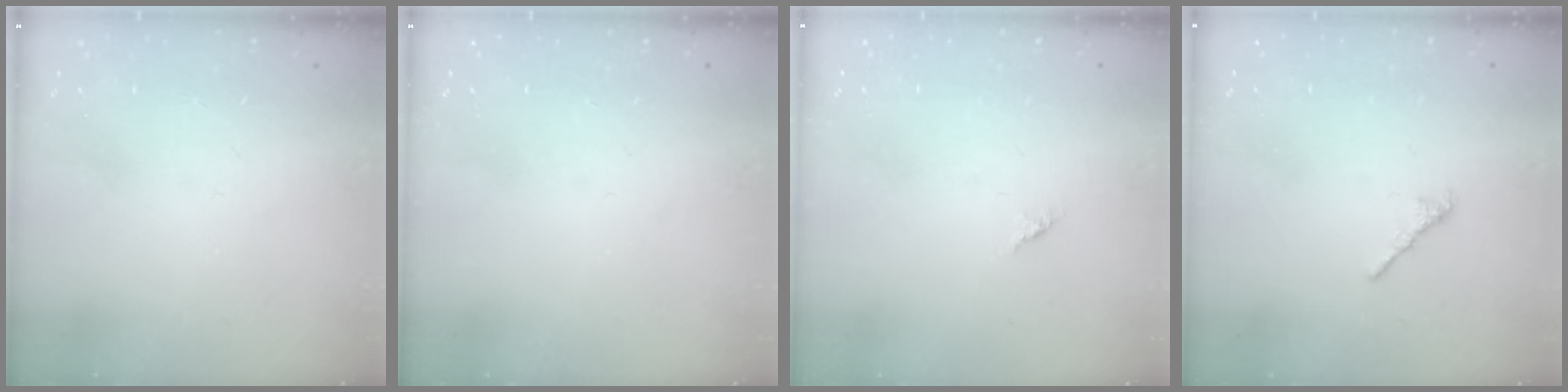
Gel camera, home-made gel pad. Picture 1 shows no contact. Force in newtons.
{"total": 0.0}
{"total": 1.2, "press": 1.2, "slide": 0.3}
{"total": 2.4, "press": 2.3, "slide": 0.7}